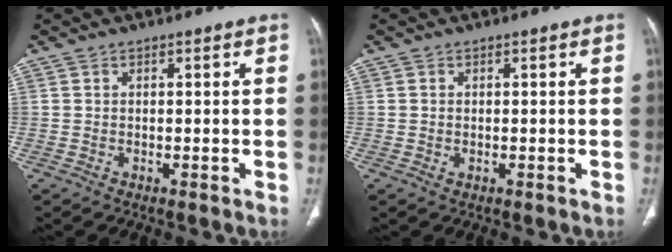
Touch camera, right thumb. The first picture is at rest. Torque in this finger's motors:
{"motor_torque": [-0.65, -0.26, -0.10, 0.11, -0.04]}